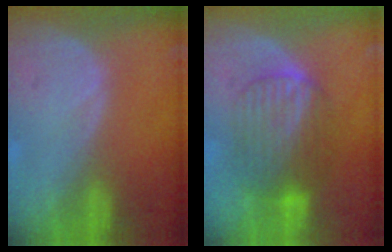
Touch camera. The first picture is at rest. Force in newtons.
{"total": 7.3, "press": 7.3, "slide": 0.3}